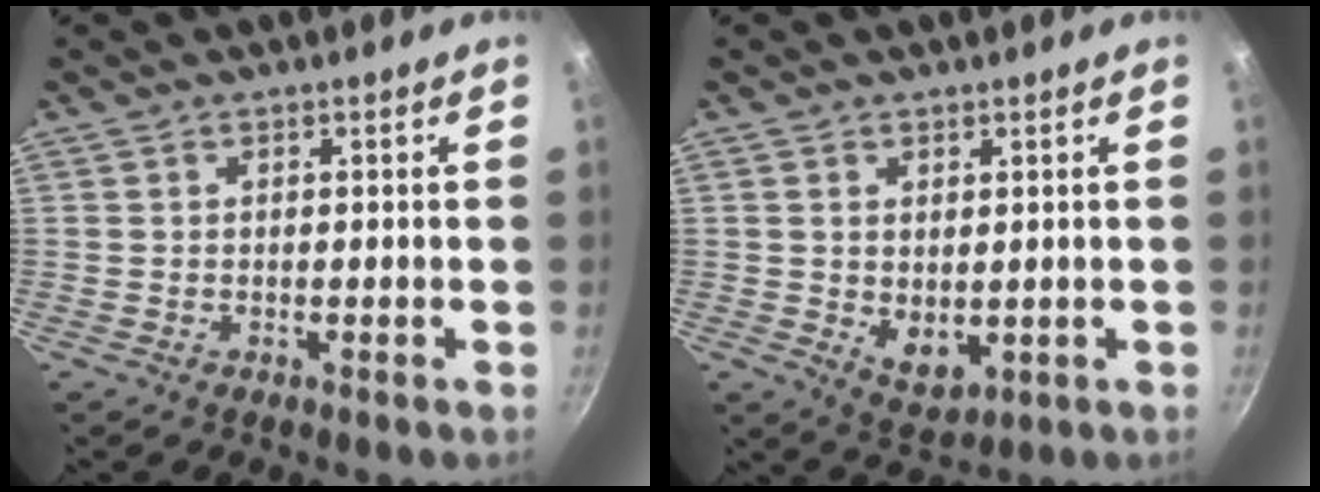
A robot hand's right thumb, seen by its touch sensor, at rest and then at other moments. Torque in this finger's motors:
{"motor_torque": [-0.61, 0.22, 0.29, 0.49, 0.01]}